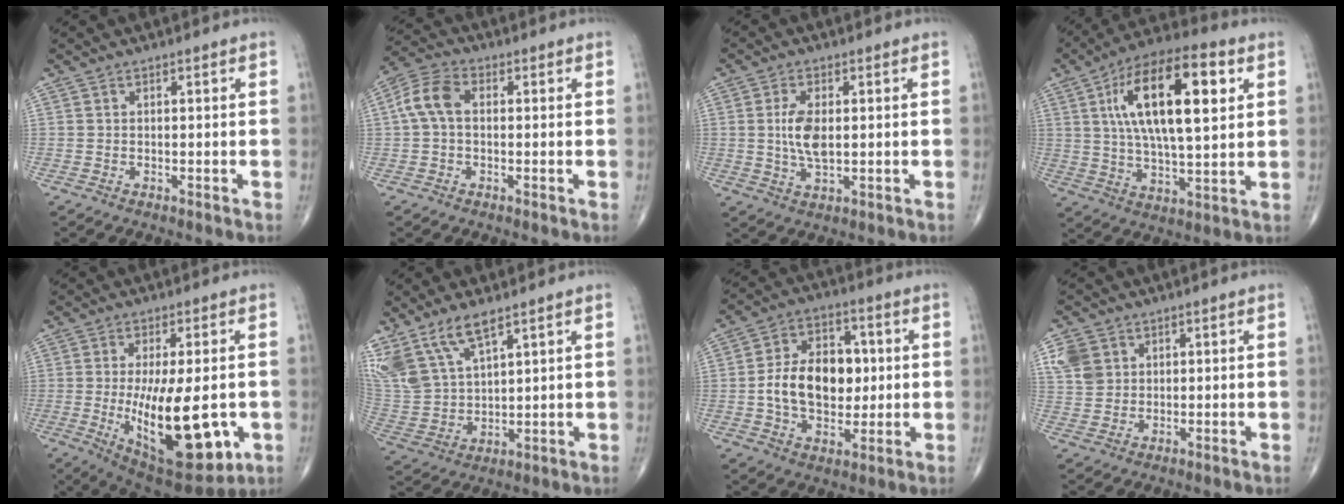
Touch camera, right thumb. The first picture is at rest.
{"total": 6.8, "force": [0.5, 4.4, 5.2], "torque": [-0.108, 0.022, 0.001]}
{"total": 6.4, "force": [0.6, 2.9, 5.6], "torque": [-0.114, -0.006, 0.012]}
{"total": 20.8, "force": [6.0, 7.9, 18.3], "torque": [-0.306, 0.002, 0.097]}
{"total": 19.4, "force": [-3.4, 7.4, 17.6], "torque": [-0.279, -0.030, -0.029]}
{"total": 14.0, "force": [9.4, 5.7, 8.7], "torque": [-0.181, -0.029, 0.203]}
{"total": 14.8, "force": [0.2, 10.0, 11.0], "torque": [-0.154, 0.017, 0.005]}
{"total": 5.5, "force": [2.3, 4.5, 2.4], "torque": [-0.032, -0.003, 0.049]}